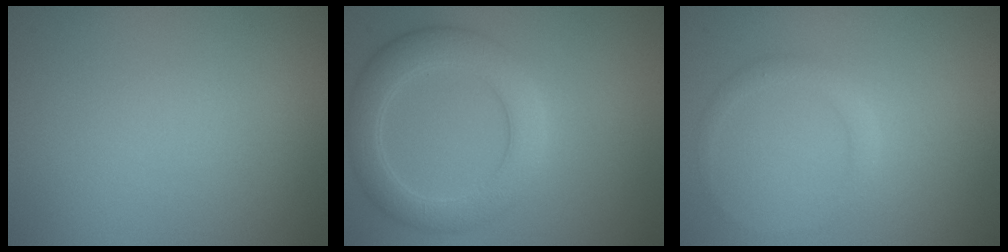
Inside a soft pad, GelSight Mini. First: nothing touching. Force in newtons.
{"total": 4.8, "press": 4.8, "slide": 0.4}
{"total": 1.4, "press": 1.4, "slide": 0.1}